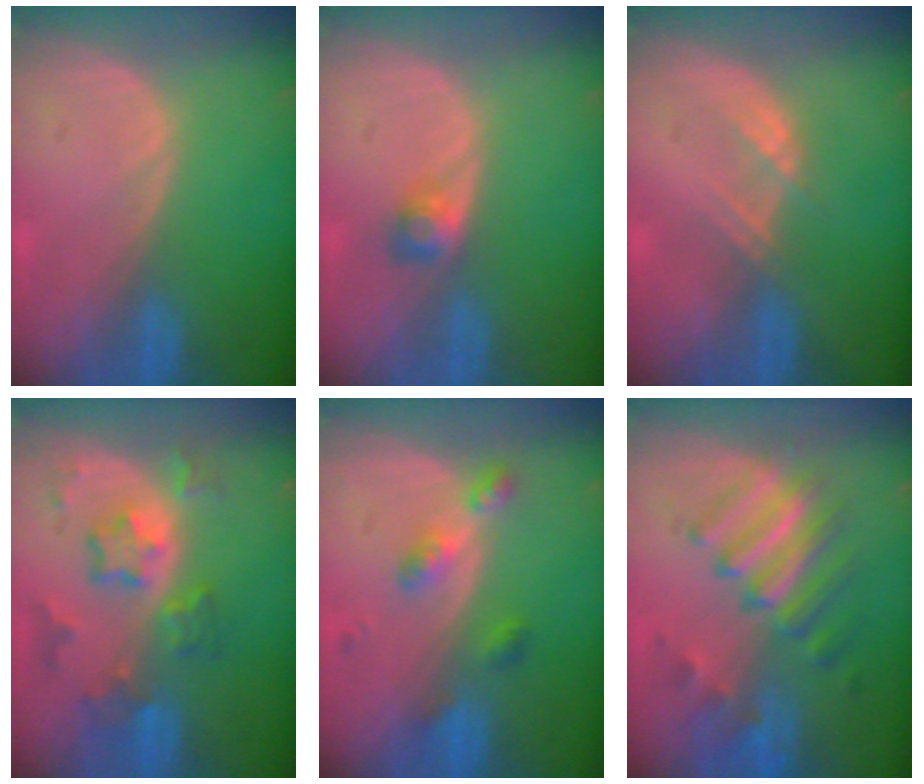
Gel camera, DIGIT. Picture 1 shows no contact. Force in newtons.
{"total": 2.5, "press": 2.3, "slide": 1.0}
{"total": 2.3, "press": 2.3, "slide": 0.2}
{"total": 8.0, "press": 7.0, "slide": 3.9}
{"total": 4.7, "press": 4.2, "slide": 2.0}
{"total": 9.6, "press": 8.4, "slide": 4.7}